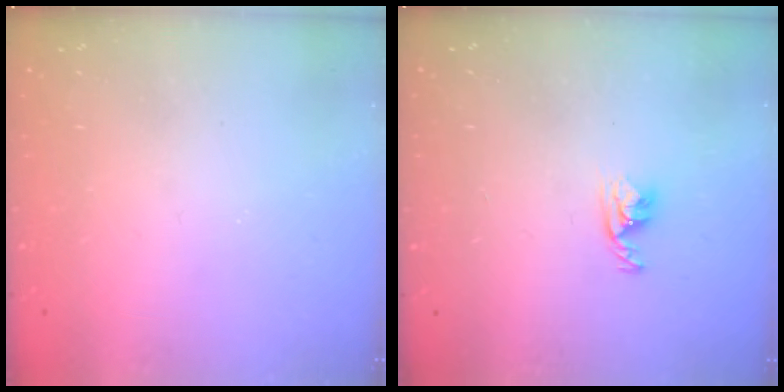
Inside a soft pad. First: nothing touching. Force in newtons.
{"total": 3.3, "press": 3.3, "slide": 0.5}